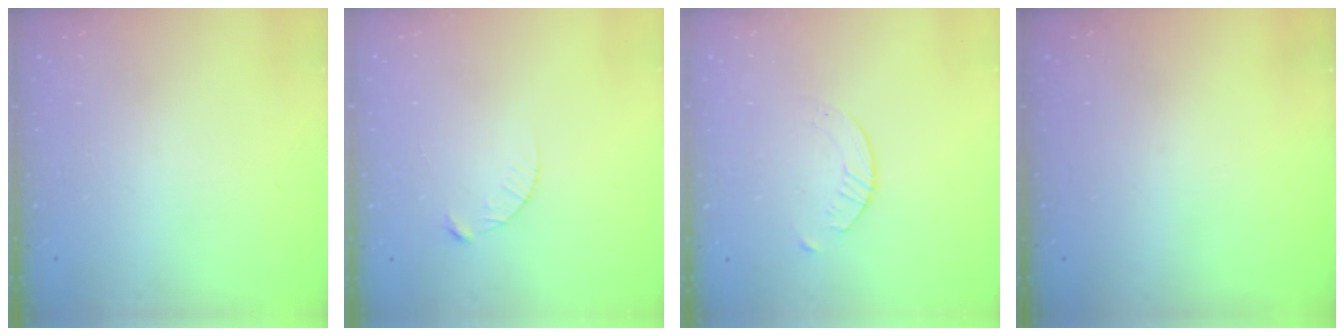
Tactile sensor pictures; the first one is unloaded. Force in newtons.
{"total": 3.7, "press": 3.7, "slide": 0.4}
{"total": 3.1, "press": 3.0, "slide": 0.4}
{"total": 0.0}